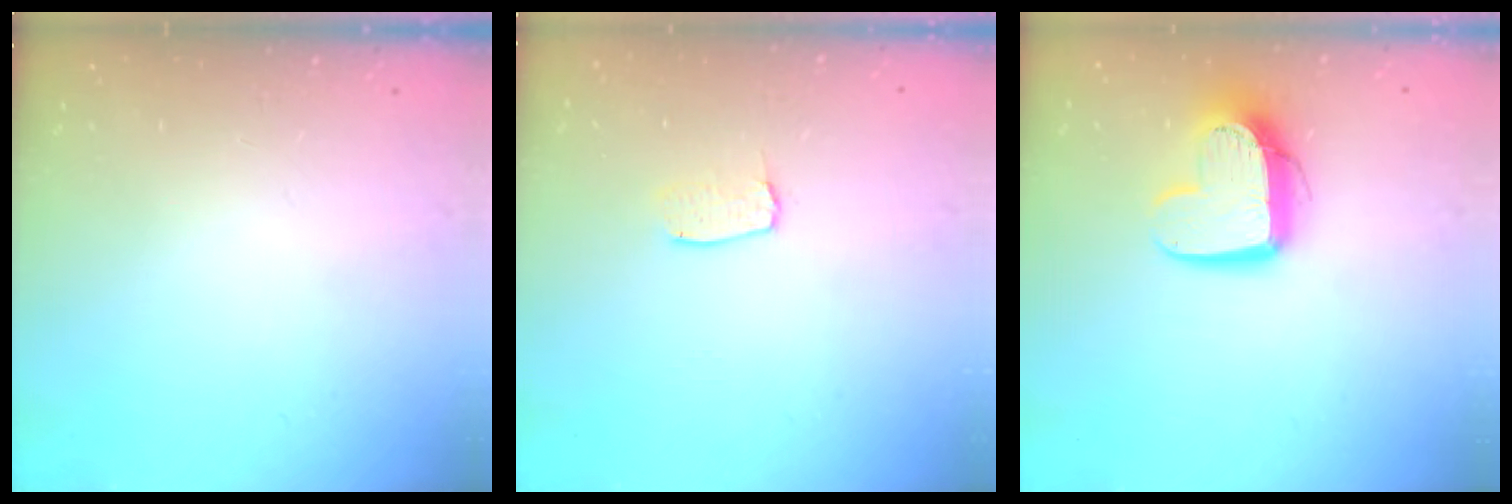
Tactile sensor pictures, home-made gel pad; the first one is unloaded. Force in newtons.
{"total": 3.7, "press": 3.7, "slide": 0.3}
{"total": 12.9, "press": 12.8, "slide": 1.1}